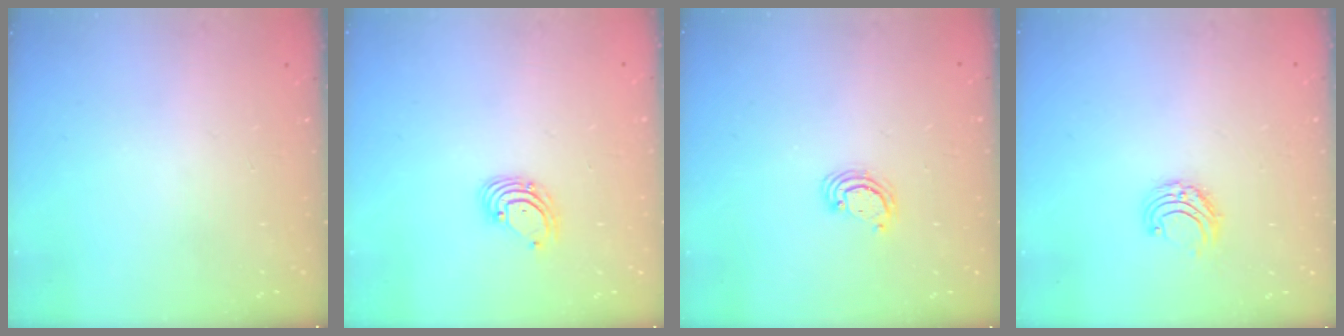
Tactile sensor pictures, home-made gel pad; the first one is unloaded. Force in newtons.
{"total": 2.6, "press": 2.6, "slide": 0.1}
{"total": 3.1, "press": 3.1, "slide": 0.3}
{"total": 6.3, "press": 6.3, "slide": 0.5}